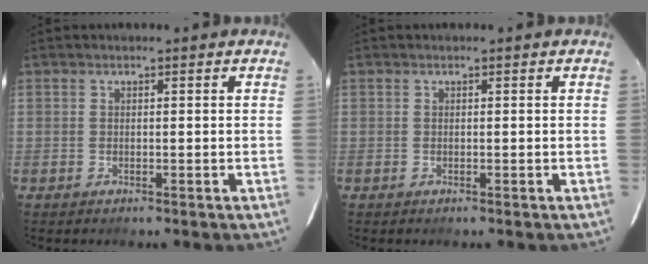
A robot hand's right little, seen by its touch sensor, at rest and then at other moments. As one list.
[{"total": 0.0}]